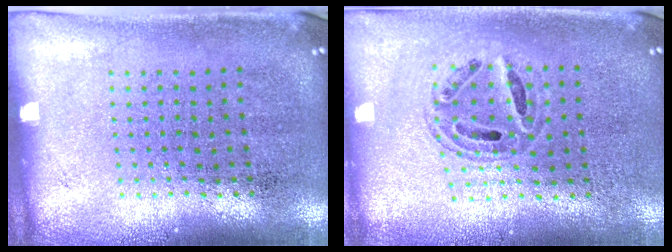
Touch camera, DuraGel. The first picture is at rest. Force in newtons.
{"total": 0.6, "press": 0.6, "slide": 0.2}